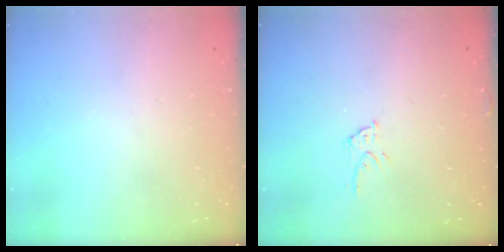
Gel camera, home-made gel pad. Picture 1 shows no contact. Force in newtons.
{"total": 5.4, "press": 5.4, "slide": 0.3}